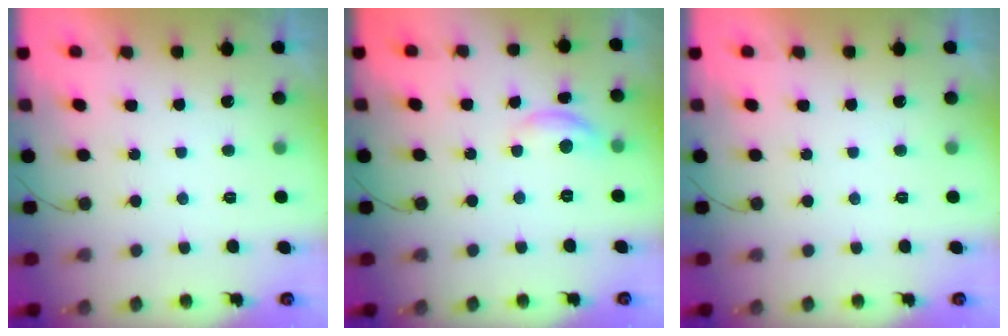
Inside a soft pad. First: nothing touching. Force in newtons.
{"total": 8.0, "press": 8.0, "slide": 0.4}
{"total": 0.0}